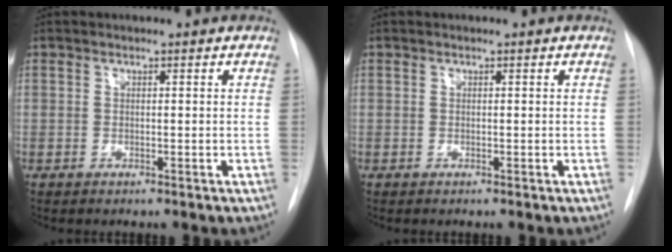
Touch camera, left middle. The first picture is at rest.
{"total": 0.0}